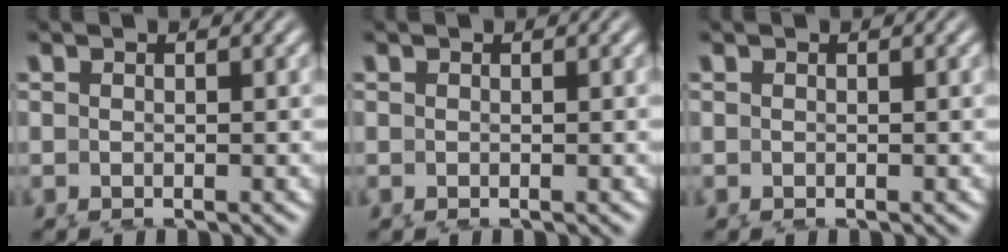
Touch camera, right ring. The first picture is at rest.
{"total": 0.0}
{"total": 0.0}